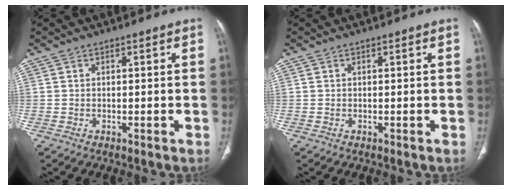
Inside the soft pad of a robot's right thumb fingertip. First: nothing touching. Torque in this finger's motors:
{"motor_torque": [0.00, 0.00, 0.00, 0.00, 0.00]}